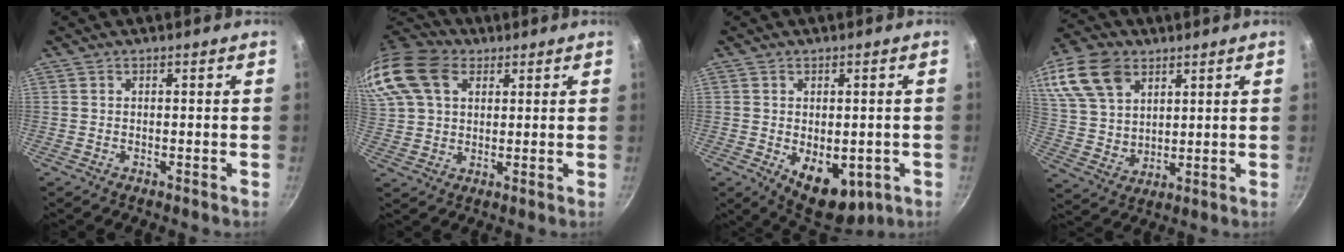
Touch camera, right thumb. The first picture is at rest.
{"total": 20.4, "force": [8.6, 14.4, 11.8], "torque": [-0.276, 0.034, 0.157]}
{"total": 10.3, "force": [-2.5, 6.2, 7.8], "torque": [-0.081, -0.011, -0.017]}
{"total": 17.7, "force": [8.8, 11.9, 9.6], "torque": [-0.193, -0.008, 0.176]}